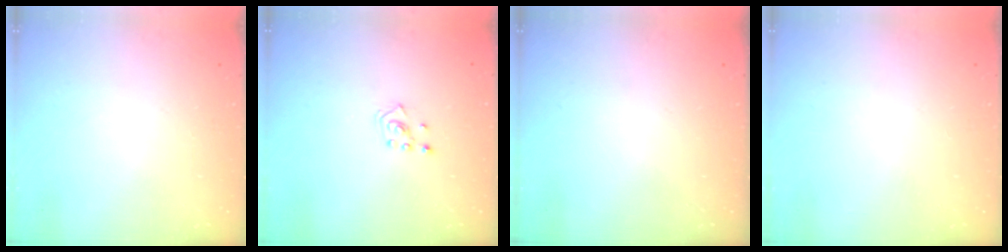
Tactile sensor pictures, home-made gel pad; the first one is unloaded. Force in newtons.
{"total": 2.8, "press": 2.7, "slide": 0.7}
{"total": 0.0}
{"total": 0.0}